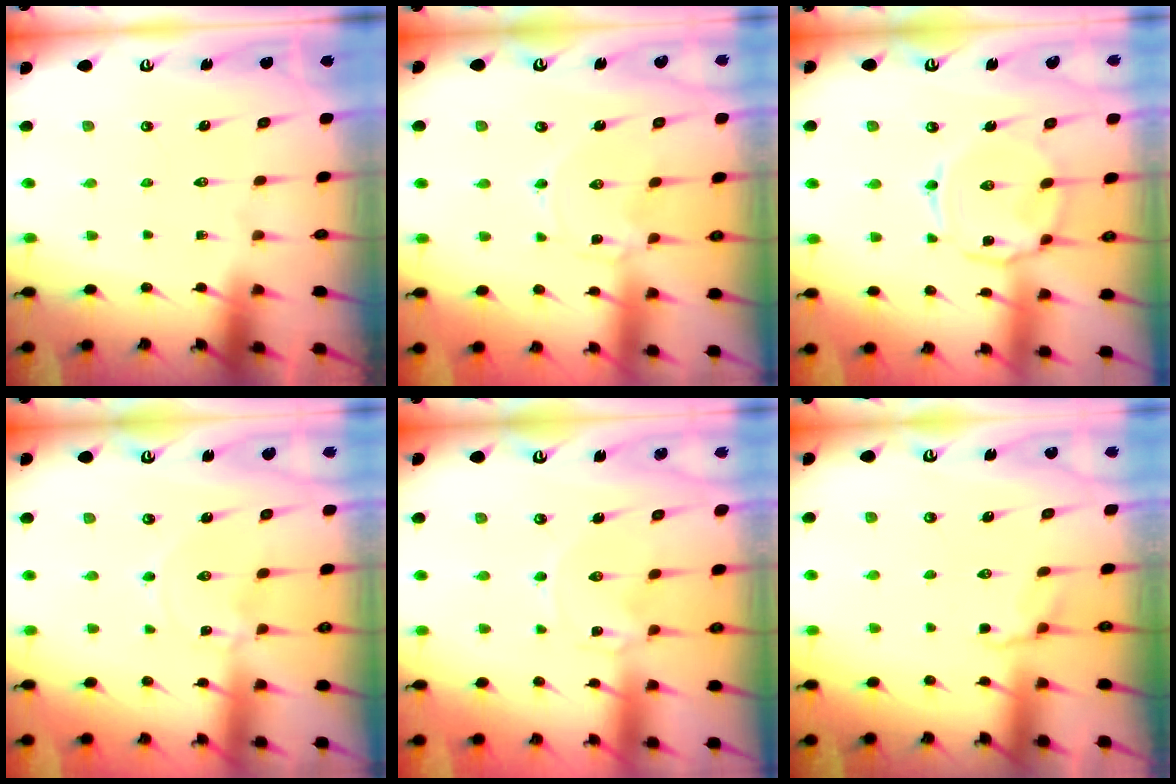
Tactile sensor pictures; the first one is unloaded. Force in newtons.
{"total": 0.0}
{"total": 7.2, "press": 7.2, "slide": 0.6}
{"total": 0.0}
{"total": 0.0}
{"total": 2.7, "press": 2.1, "slide": 1.7}